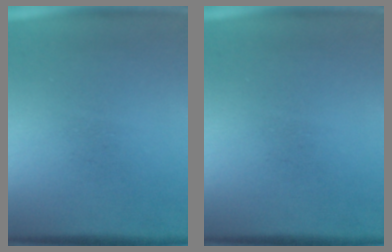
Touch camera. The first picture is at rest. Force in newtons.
{"total": 0.0}